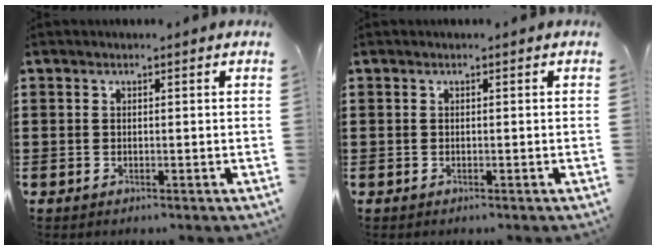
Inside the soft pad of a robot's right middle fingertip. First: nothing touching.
{"total": 0.0}